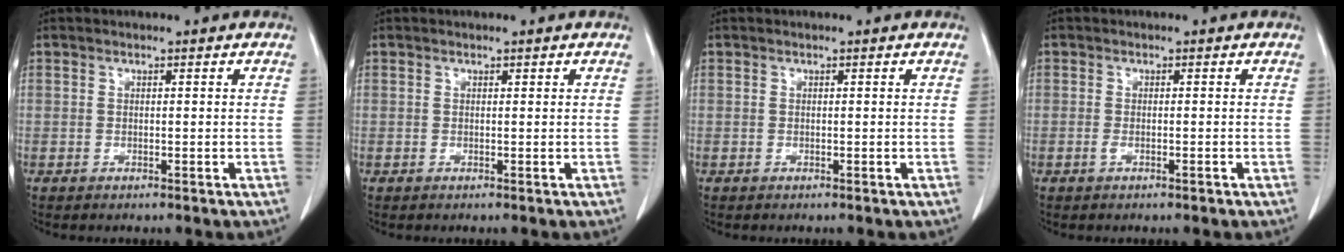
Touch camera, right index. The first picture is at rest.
{"total": 0.0}
{"total": 0.0}
{"total": 1.2, "force": [-0.5, 0.3, 1.1], "torque": [-0.022, -0.002, -0.006]}